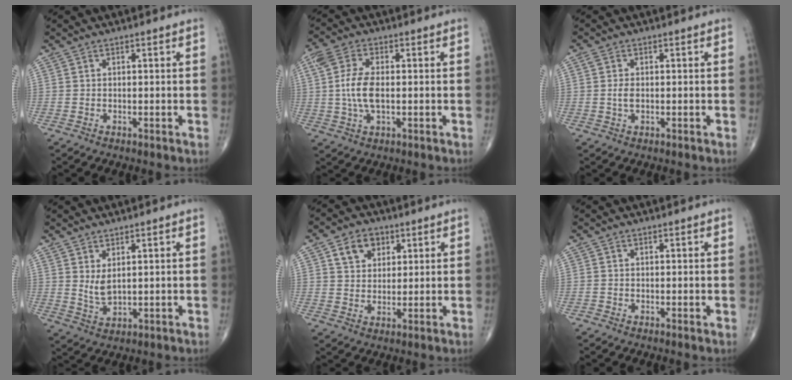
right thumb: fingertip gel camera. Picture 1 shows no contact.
{"total": 7.7, "force": [0.1, 3.7, 6.7], "torque": [-0.155, 0.004, 0.000]}
{"total": 2.1, "force": [0.0, 1.1, 1.7], "torque": [-0.040, 0.001, 0.000]}
{"total": 3.8, "force": [1.5, 1.6, 3.1], "torque": [-0.058, -0.019, 0.037]}
{"total": 6.3, "force": [3.0, 4.7, 3.0], "torque": [-0.026, -0.010, 0.049]}
{"total": 0.0}